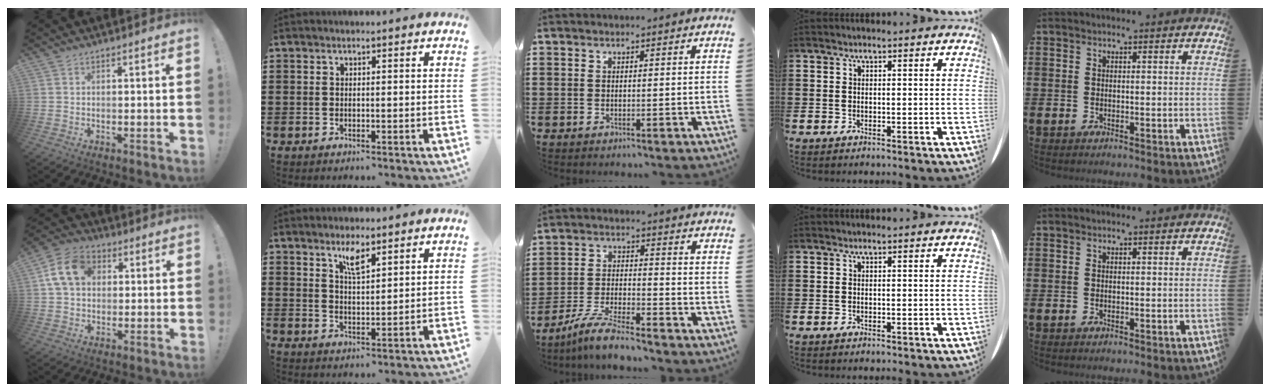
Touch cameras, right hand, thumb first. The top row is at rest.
{"thumb": {"total": 11.9, "force": [3.3, 9.0, 7.0], "torque": [-0.118, 0.008, 0.066]}, "index": {"total": 3.9, "force": [2.7, 0.9, 2.6], "torque": [-0.051, 0.001, 0.046]}, "middle": {"total": 6.5, "force": [-5.8, 0.4, 3.0], "torque": [-0.074, -0.007, -0.115]}}